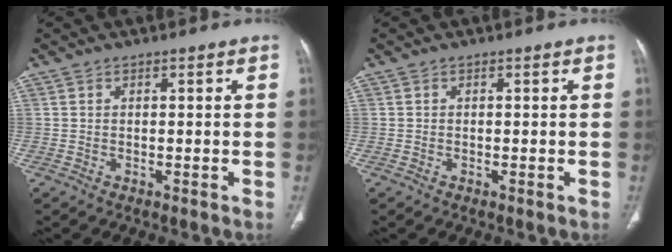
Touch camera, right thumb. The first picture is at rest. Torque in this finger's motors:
{"motor_torque": [-0.15, 0.17, 0.03, 0.68, 0.04]}